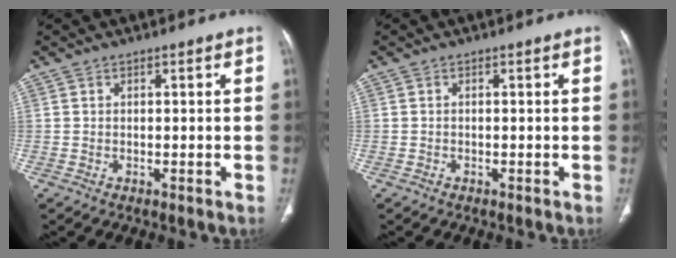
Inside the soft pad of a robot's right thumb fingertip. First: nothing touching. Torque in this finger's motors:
{"motor_torque": [-0.04, 0.24, 0.00, -0.10, 0.05]}